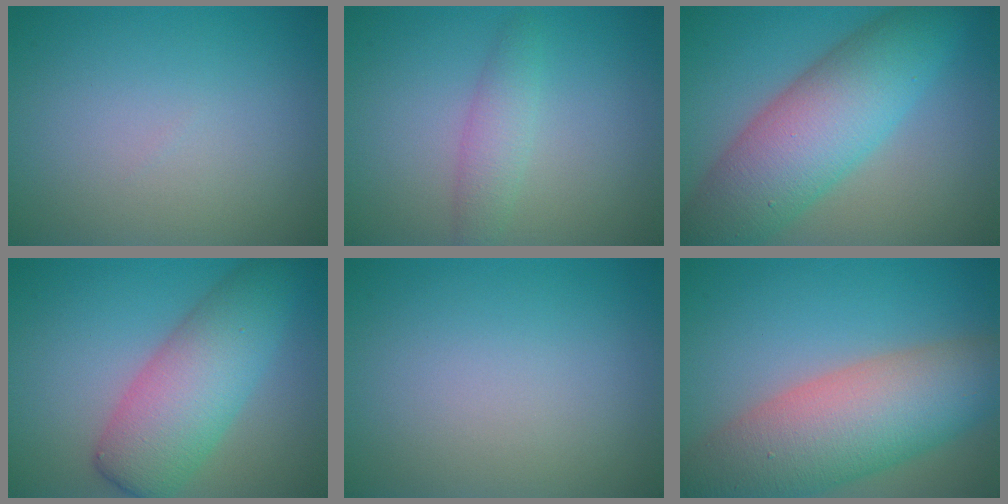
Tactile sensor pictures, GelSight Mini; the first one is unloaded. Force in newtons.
{"total": 2.2, "press": 2.2, "slide": 0.0}
{"total": 9.6, "press": 9.6, "slide": 0.1}
{"total": 7.6, "press": 7.6, "slide": 0.2}
{"total": 0.0}
{"total": 10.8, "press": 10.8, "slide": 0.7}